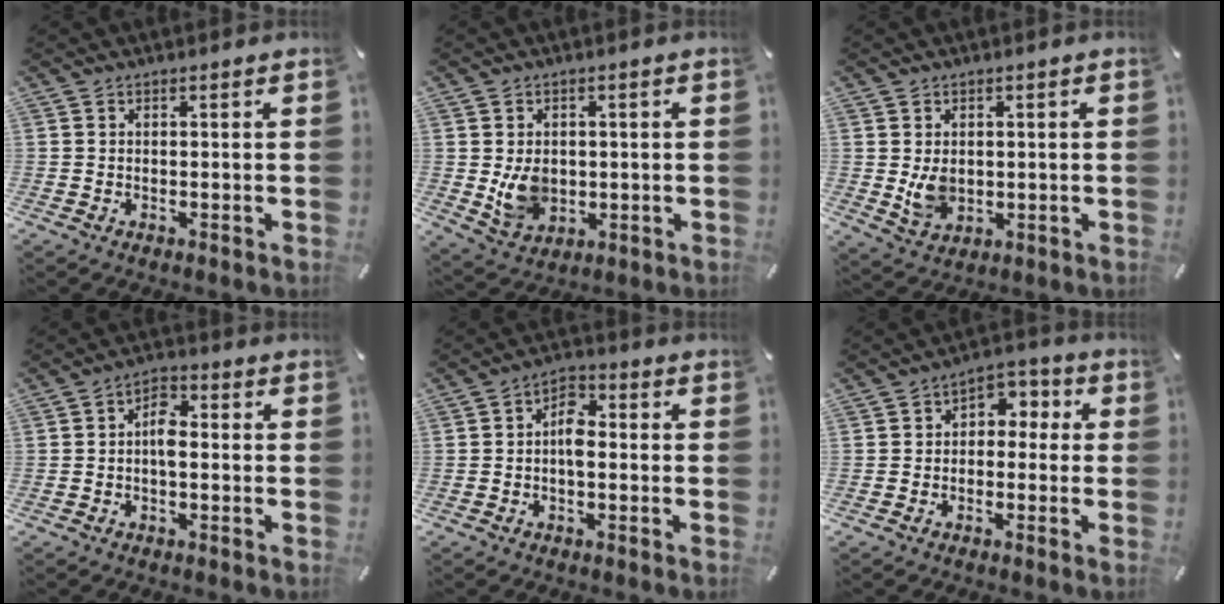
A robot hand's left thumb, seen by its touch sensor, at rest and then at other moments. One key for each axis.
{"total": 8.1, "fx": 0.4, "fy": 7.2, "fz": 3.7, "tx": -0.071, "ty": -0.005, "tz": 0.009}
{"total": 5.7, "fx": 0.2, "fy": 4.6, "fz": 3.4, "tx": -0.058, "ty": -0.010, "tz": 0.000}
{"total": 5.0, "fx": -0.9, "fy": 2.8, "fz": 4.1, "tx": -0.072, "ty": 0.009, "tz": -0.019}
{"total": 5.7, "fx": -1.2, "fy": 3.3, "fz": 4.5, "tx": -0.077, "ty": 0.012, "tz": -0.024}
{"total": 4.6, "fx": -1.5, "fy": 3.8, "fz": 2.1, "tx": -0.030, "ty": 0.018, "tz": -0.033}